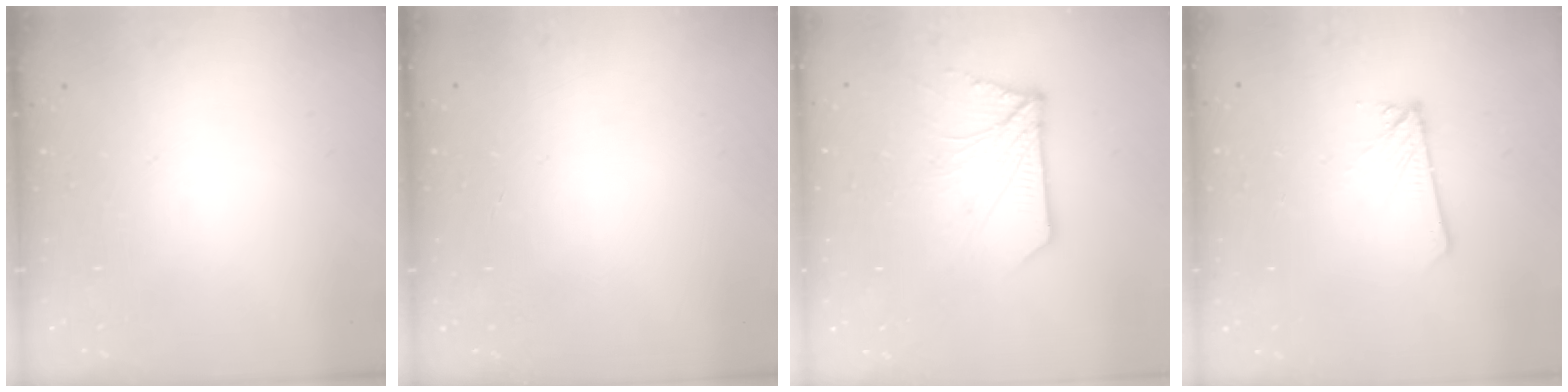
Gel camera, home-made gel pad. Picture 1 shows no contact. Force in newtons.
{"total": 0.0}
{"total": 9.8, "press": 9.7, "slide": 0.9}
{"total": 1.8, "press": 1.8, "slide": 0.1}